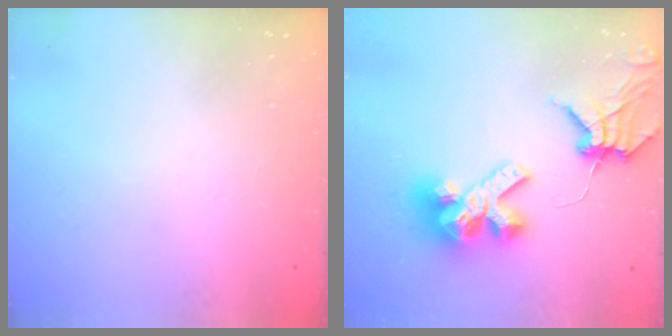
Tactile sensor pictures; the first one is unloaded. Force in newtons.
{"total": 14.1, "press": 14.0, "slide": 1.7}